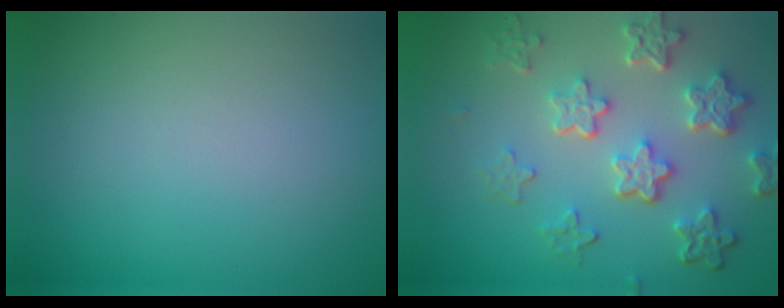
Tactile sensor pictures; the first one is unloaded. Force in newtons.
{"total": 5.8, "press": 4.4, "slide": 3.8}